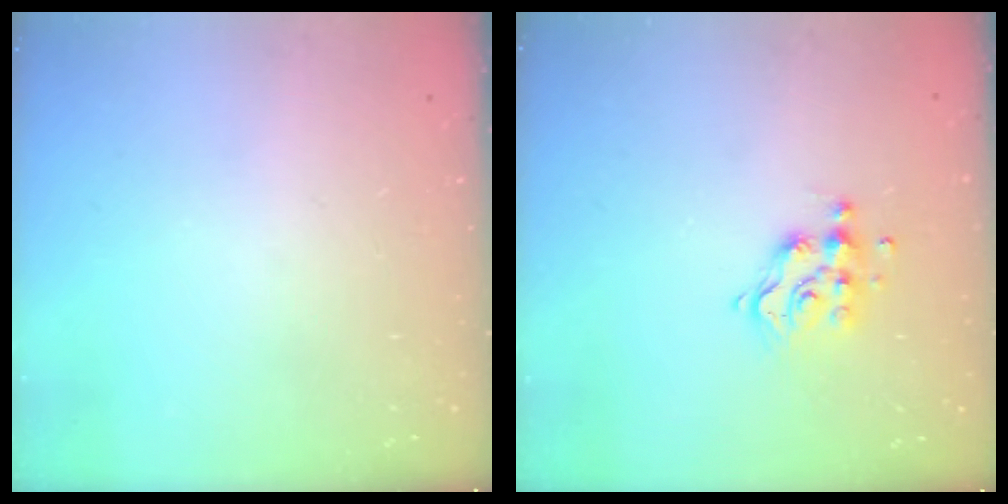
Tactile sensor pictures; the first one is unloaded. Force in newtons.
{"total": 9.1, "press": 9.0, "slide": 0.7}